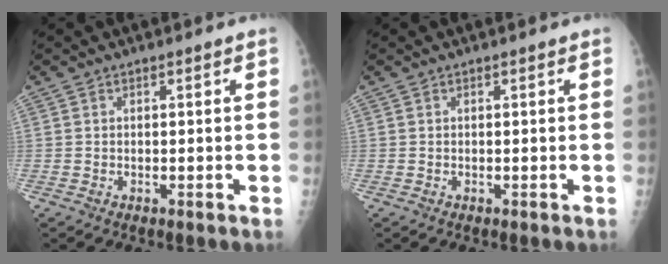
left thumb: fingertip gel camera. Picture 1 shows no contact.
{"total": 0.0}